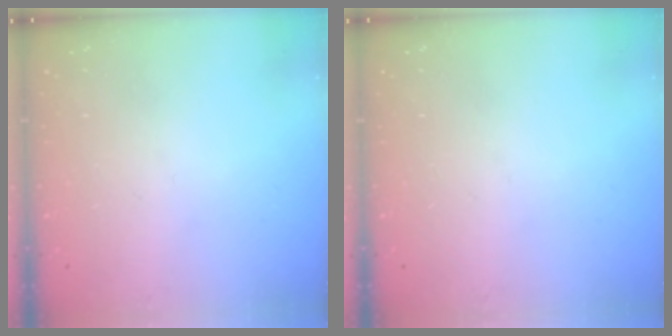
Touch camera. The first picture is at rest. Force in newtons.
{"total": 0.0}